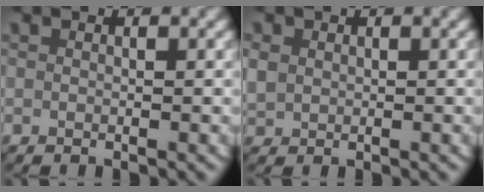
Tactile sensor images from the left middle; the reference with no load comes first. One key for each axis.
{"total": 2.4, "fx": 0.5, "fy": 2.1, "fz": 1.0, "tx": -0.036, "ty": -0.003, "tz": 0.015}